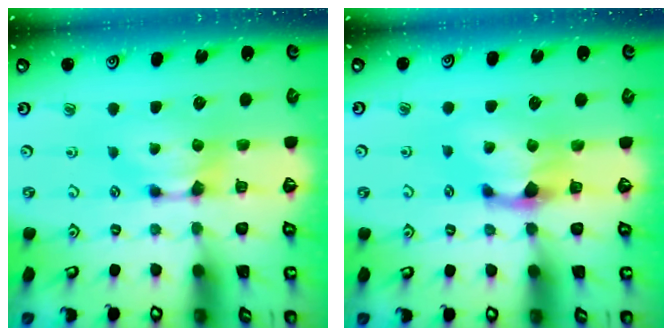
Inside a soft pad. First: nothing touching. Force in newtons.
{"total": 1.7, "press": 0.9, "slide": 1.4}